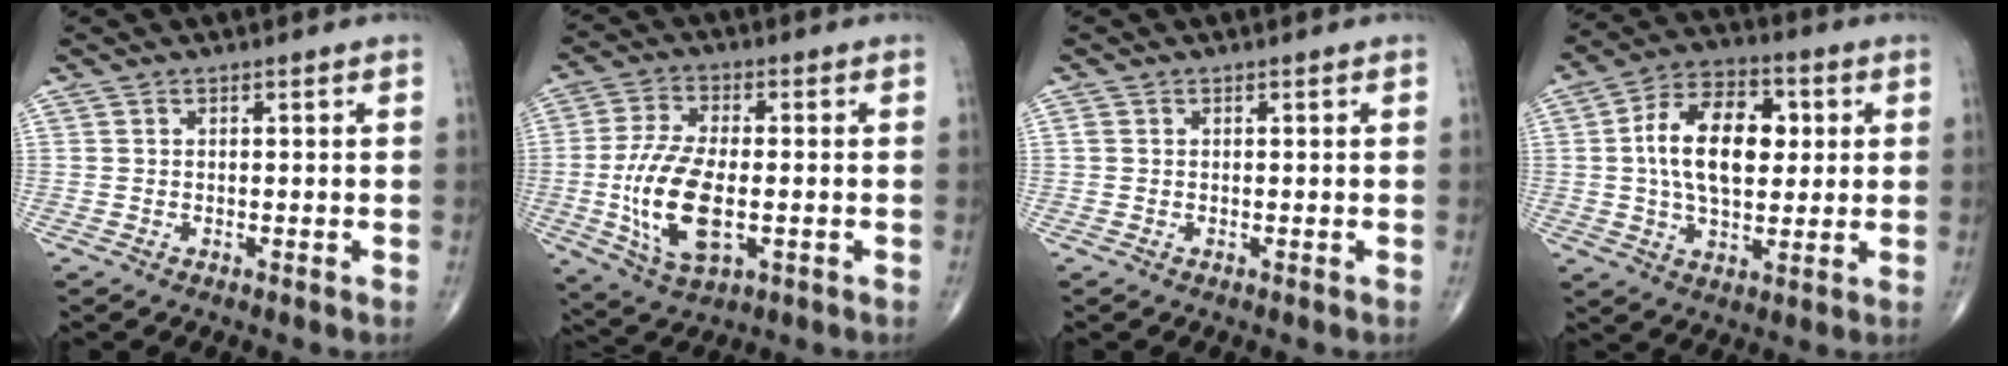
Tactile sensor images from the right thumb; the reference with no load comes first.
{"total": 14.3, "force": [-2.3, 6.8, 12.4], "torque": [-0.250, -0.002, -0.037]}
{"total": 0.5, "force": [0.1, 0.4, 0.3], "torque": [-0.004, 0.003, 0.000]}
{"total": 15.3, "force": [2.0, 9.0, 12.2], "torque": [-0.186, 0.011, 0.027]}